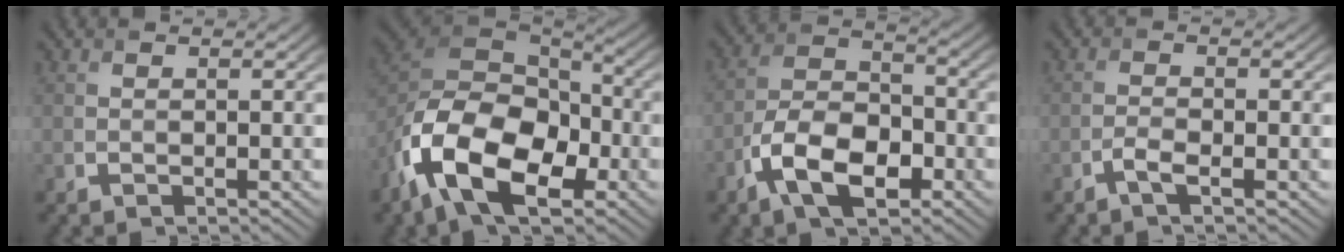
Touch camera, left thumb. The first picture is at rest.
{"total": 16.8, "force": [-7.5, 9.7, 11.4], "torque": [-0.257, -0.038, -0.149]}
{"total": 9.9, "force": [-5.0, 5.2, 6.9], "torque": [-0.134, 0.001, -0.106]}
{"total": 1.8, "force": [-1.1, 0.3, 1.3], "torque": [-0.030, 0.003, -0.026]}